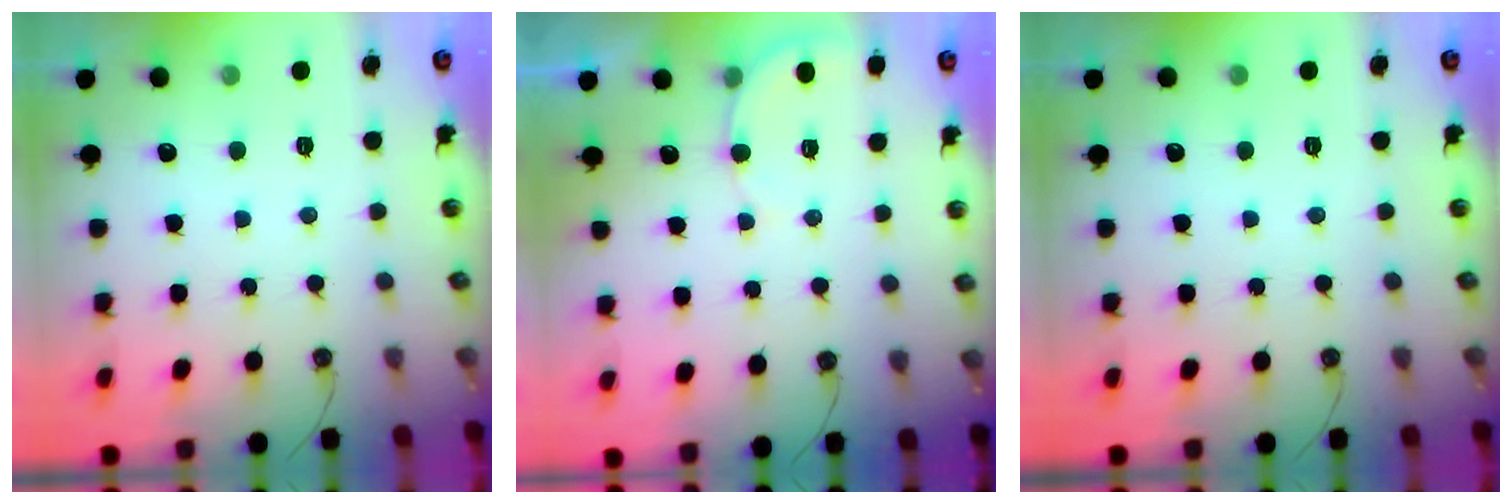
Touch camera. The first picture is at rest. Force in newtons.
{"total": 5.0, "press": 4.9, "slide": 0.3}
{"total": 0.0}